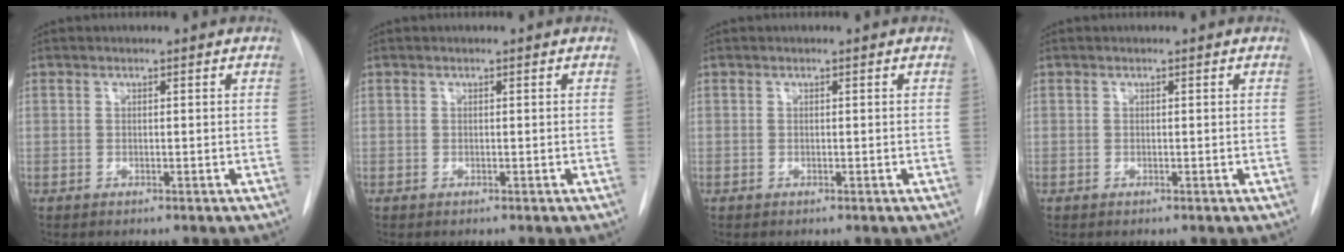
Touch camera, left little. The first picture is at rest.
{"total": 0.0}
{"total": 0.0}
{"total": 0.0}